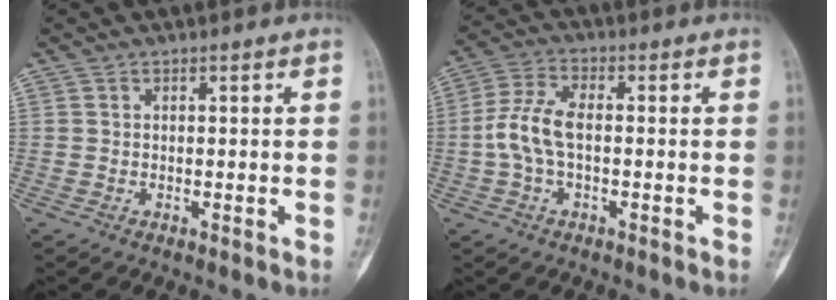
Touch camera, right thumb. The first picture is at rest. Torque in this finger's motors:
{"motor_torque": [0.18, 0.19, 0.10, -0.11, 0.12]}